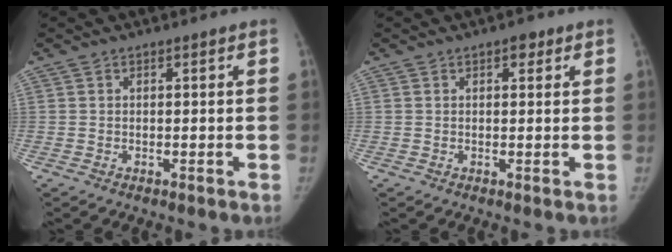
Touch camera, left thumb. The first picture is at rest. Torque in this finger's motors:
{"motor_torque": [0.39, 0.24, 0.72, -0.23, 0.03]}